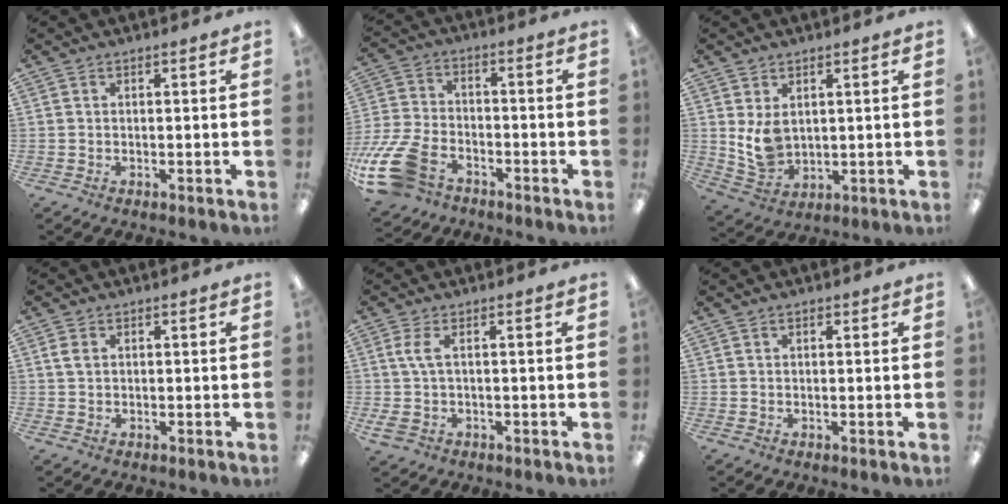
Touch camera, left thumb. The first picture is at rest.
{"total": 15.0, "force": [-8.4, 8.7, 8.8], "torque": [-0.186, 0.042, -0.149]}
{"total": 7.1, "force": [2.2, 5.0, 4.6], "torque": [-0.103, -0.012, 0.039]}
{"total": 2.1, "force": [0.5, 1.4, 1.5], "torque": [-0.031, 0.007, 0.008]}
{"total": 5.6, "force": [0.6, 2.6, 5.0], "torque": [-0.111, 0.002, 0.007]}
{"total": 0.8, "force": [0.5, 0.4, 0.6], "torque": [-0.012, 0.003, 0.009]}